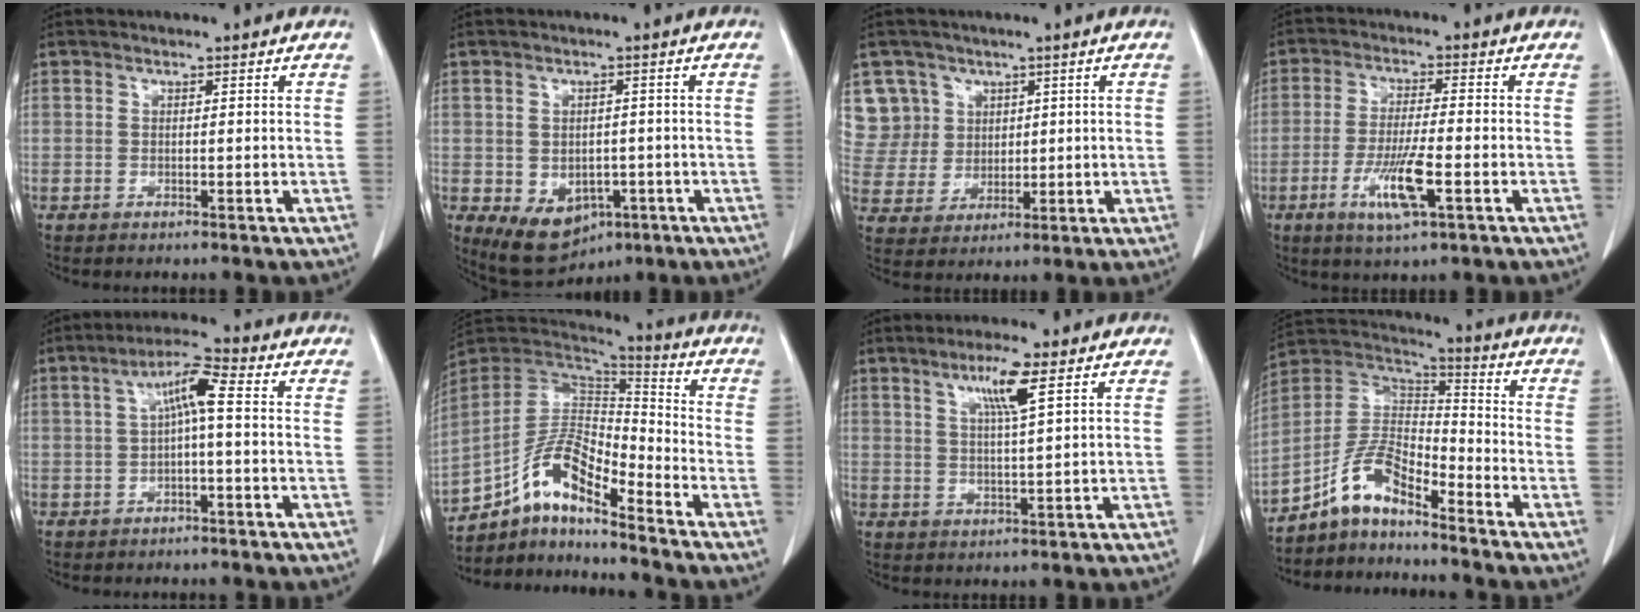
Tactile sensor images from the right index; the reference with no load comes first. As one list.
[{"total": 8.2, "force": [-3.6, 5.7, 4.7], "torque": [-0.071, 0.001, -0.042]}, {"total": 8.2, "force": [3.8, 7.2, -0.1], "torque": [0.003, 0.022, 0.088]}, {"total": 8.2, "force": [-3.2, 0.8, 7.5], "torque": [-0.147, -0.015, -0.056]}, {"total": 5.7, "force": [0.5, 0.8, 5.6], "torque": [-0.102, 0.022, 0.009]}, {"total": 11.9, "force": [-8.5, 3.1, 7.8], "torque": [-0.149, 0.035, -0.156]}, {"total": 5.8, "force": [2.9, -0.2, 4.9], "torque": [-0.091, -0.002, 0.052]}, {"total": 8.8, "force": [-7.1, 2.7, 4.5], "torque": [-0.097, 0.033, -0.139]}]